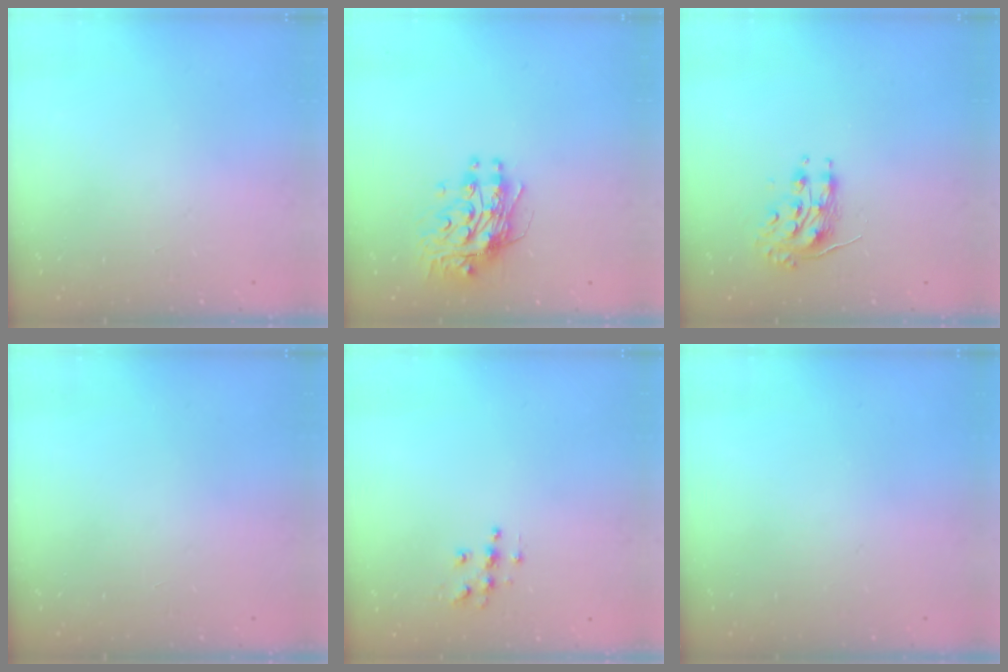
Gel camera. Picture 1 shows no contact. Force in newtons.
{"total": 10.1, "press": 10.1, "slide": 0.8}
{"total": 8.7, "press": 8.7, "slide": 0.2}
{"total": 0.0}
{"total": 5.7, "press": 5.7, "slide": 0.4}
{"total": 0.0}